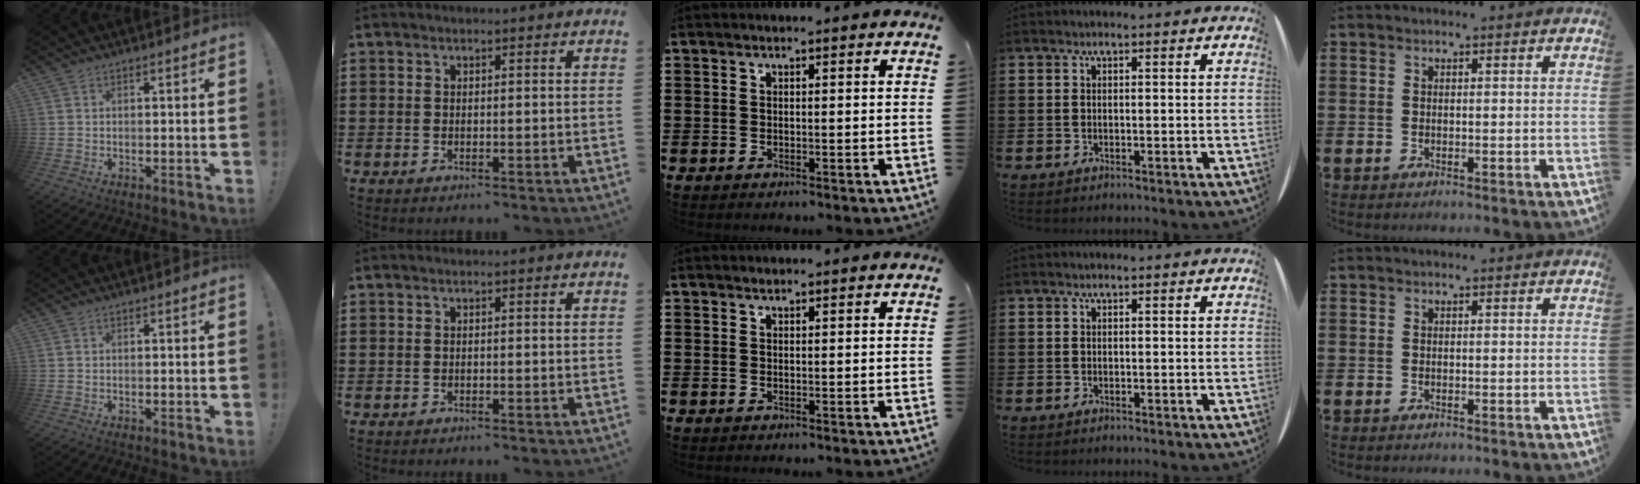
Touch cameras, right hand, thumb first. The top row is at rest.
{"middle": {"total": 0.5, "force": [0.4, 0.2, -0.1], "torque": [-0.001, -0.001, 0.009]}}